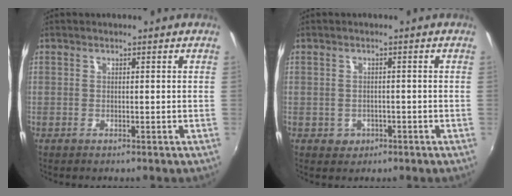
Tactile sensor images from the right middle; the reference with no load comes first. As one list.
[{"total": 2.7, "force": [-0.9, 2.4, 0.8], "torque": [-0.021, 0.000, -0.007]}]